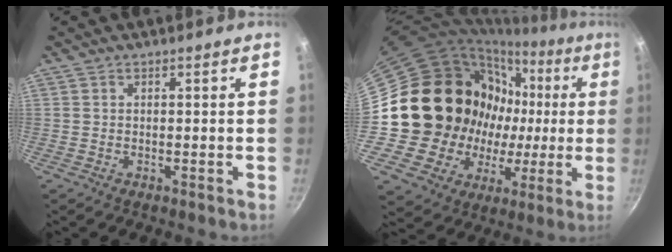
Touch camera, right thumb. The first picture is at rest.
{"total": 26.2, "force": [0.8, 21.9, 14.3], "torque": [-0.218, 0.041, 0.030]}